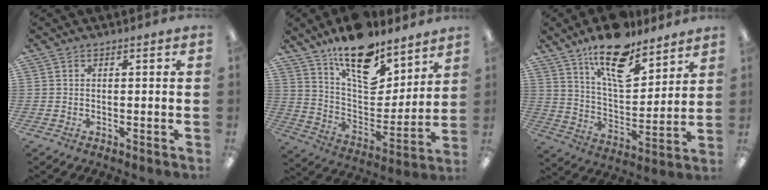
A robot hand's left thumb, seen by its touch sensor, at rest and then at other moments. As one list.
[{"total": 17.6, "force": [13.1, 7.8, 8.7], "torque": [-0.145, -0.092, 0.232]}, {"total": 16.4, "force": [11.9, 6.5, 9.3], "torque": [-0.148, -0.068, 0.203]}]